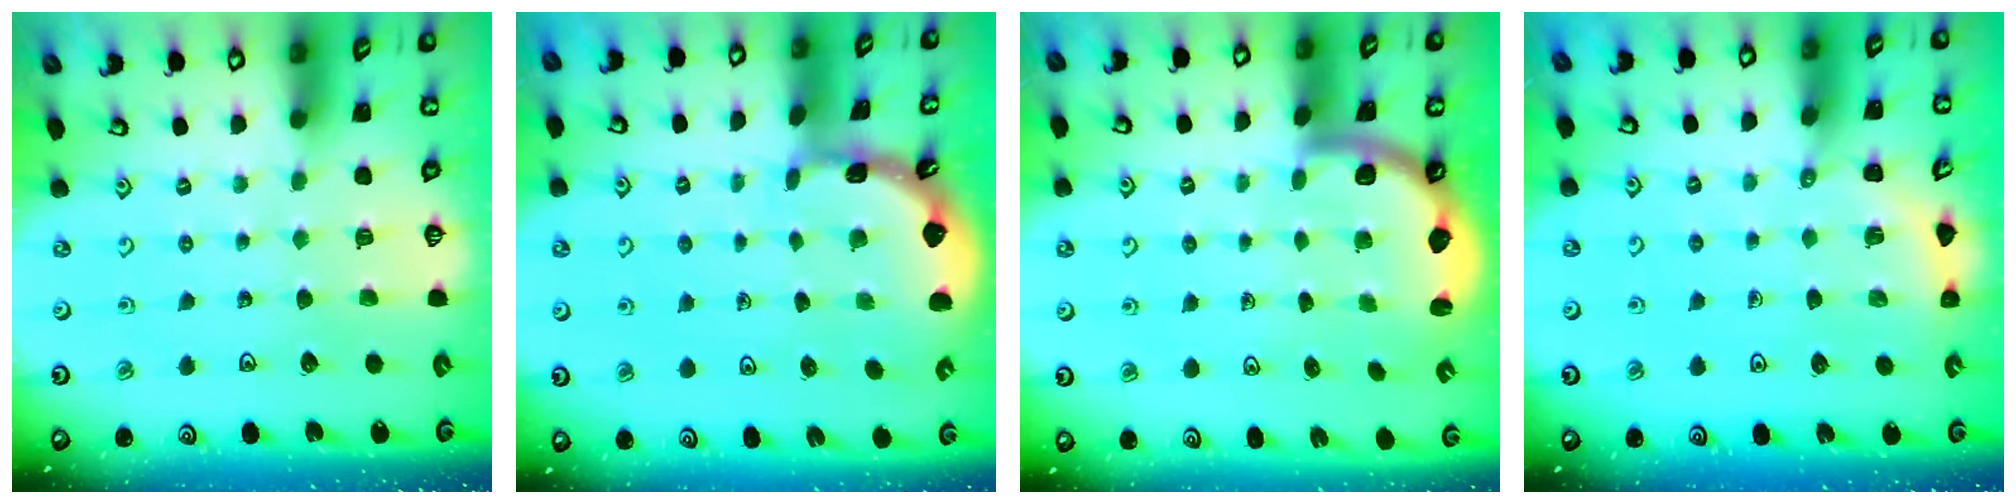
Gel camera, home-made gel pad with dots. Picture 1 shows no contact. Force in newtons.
{"total": 1.6, "press": 1.6, "slide": 0.2}
{"total": 2.5, "press": 2.2, "slide": 1.1}
{"total": 2.6, "press": 2.6, "slide": 0.2}